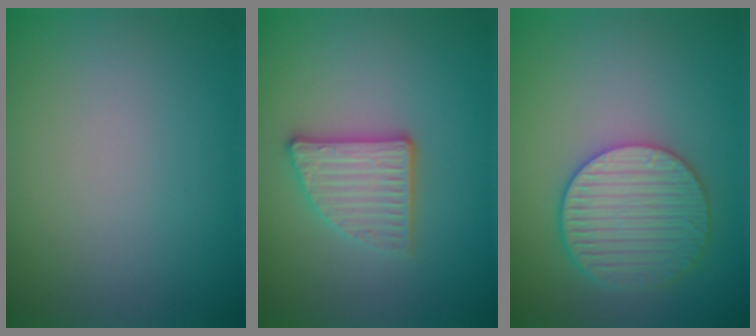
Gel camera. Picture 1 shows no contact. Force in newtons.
{"total": 3.6, "press": 3.0, "slide": 1.9}
{"total": 4.9, "press": 4.4, "slide": 2.1}